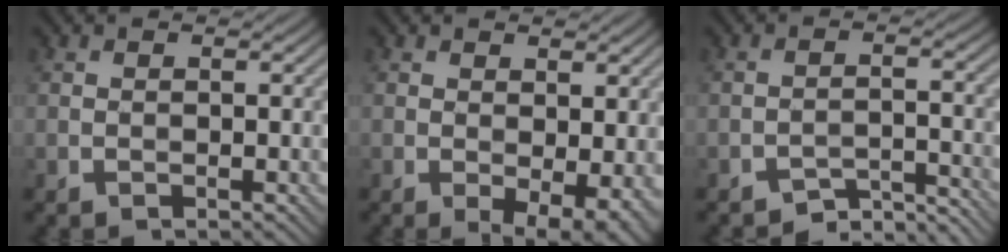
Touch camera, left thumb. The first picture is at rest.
{"total": 4.2, "force": [-0.4, 1.9, 3.7], "torque": [-0.054, -0.009, 0.003]}
{"total": 4.5, "force": [-4.3, 0.7, 1.4], "torque": [-0.021, 0.006, -0.065]}